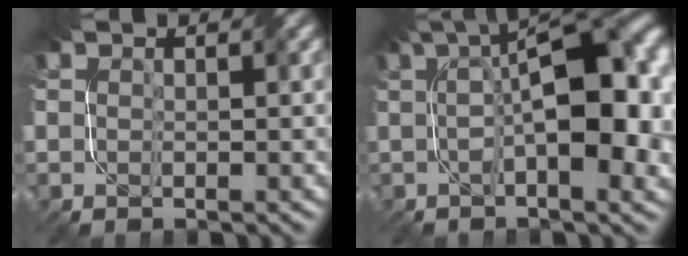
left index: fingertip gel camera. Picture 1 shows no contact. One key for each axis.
{"total": 12.3, "fx": 0.9, "fy": 4.7, "fz": 11.3, "tx": -0.162, "ty": 0.009, "tz": 0.018}